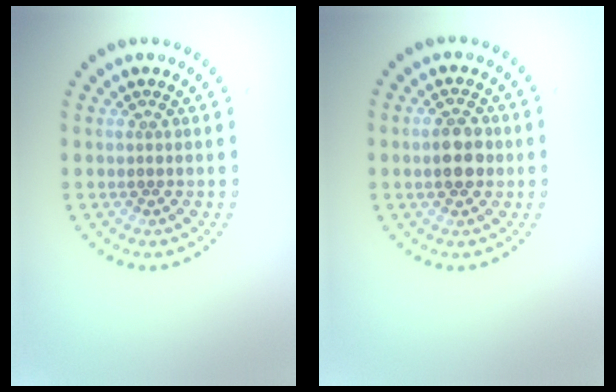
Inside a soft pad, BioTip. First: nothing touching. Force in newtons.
{"total": 3.1, "press": 3.1, "slide": 0.1}